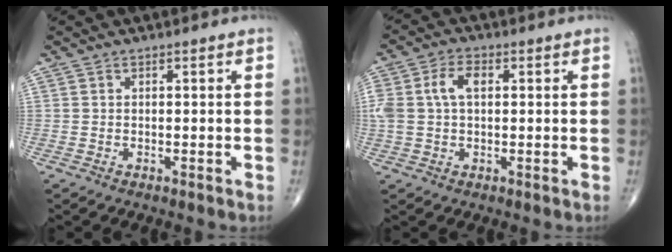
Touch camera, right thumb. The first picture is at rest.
{"total": 6.8, "force": [1.3, 4.0, 5.4], "torque": [-0.127, 0.021, 0.026]}